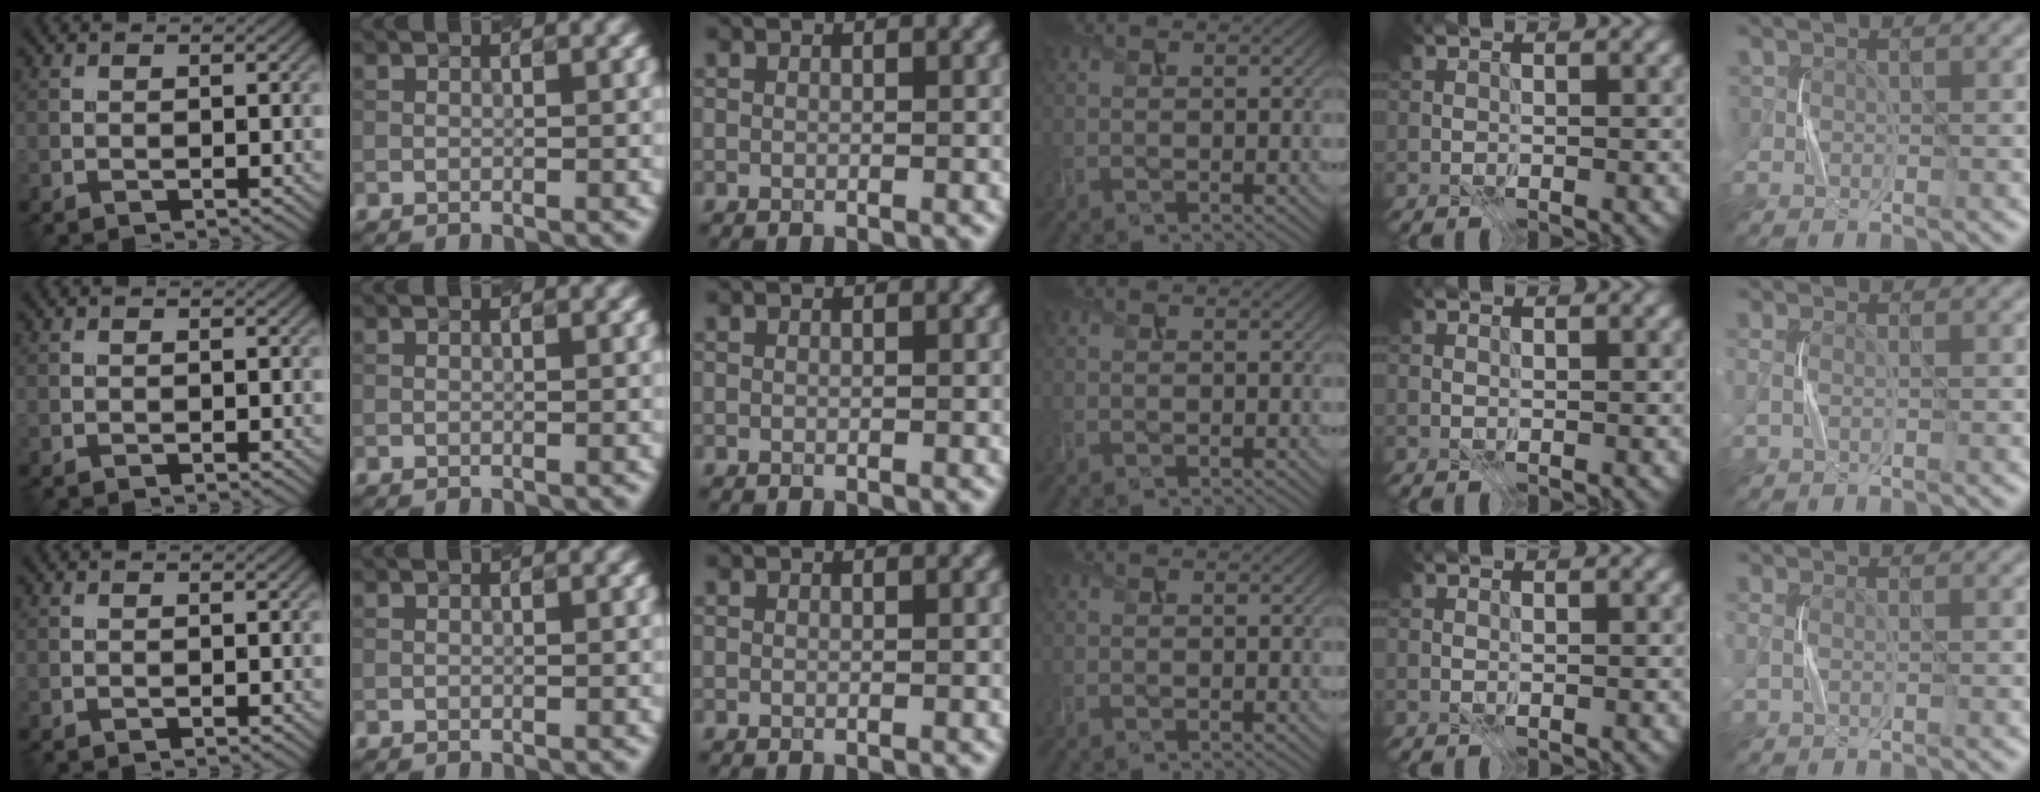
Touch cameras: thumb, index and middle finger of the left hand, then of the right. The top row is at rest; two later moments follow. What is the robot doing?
{"motion": "press", "object": "stapler"}